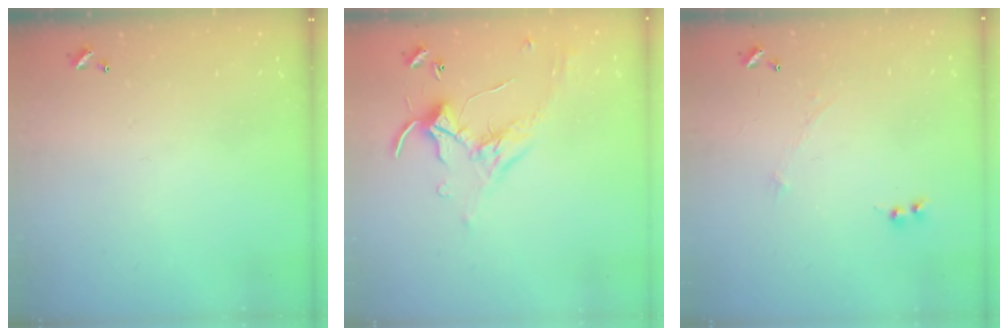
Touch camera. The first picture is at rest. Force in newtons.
{"total": 0.7, "press": 0.6, "slide": 0.4}
{"total": 0.0}